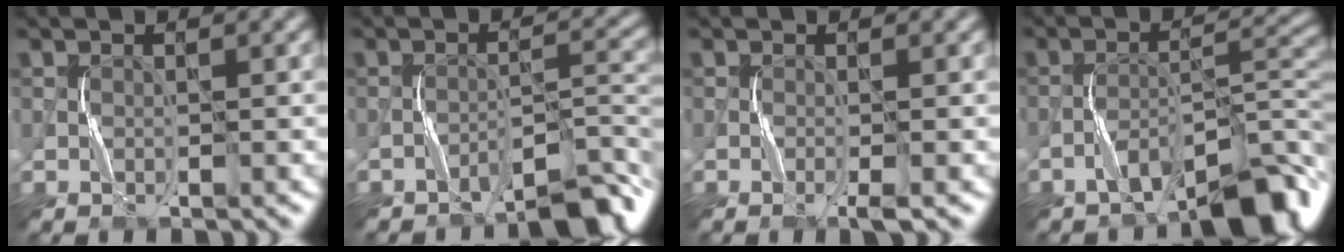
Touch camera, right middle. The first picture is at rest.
{"total": 5.0, "force": [-4.3, 0.8, 2.5], "torque": [-0.029, 0.018, -0.068]}
{"total": 1.0, "force": [-0.6, -0.3, 0.7], "torque": [-0.018, -0.001, -0.013]}
{"total": 7.3, "force": [-5.4, 2.1, 4.5], "torque": [-0.063, 0.014, -0.092]}